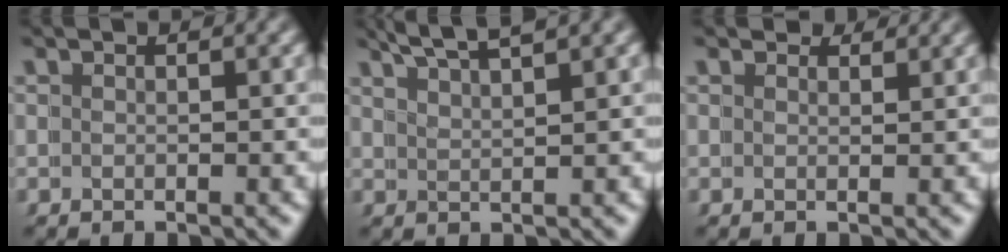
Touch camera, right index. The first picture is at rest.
{"total": 4.8, "force": [4.4, -0.4, 1.8], "torque": [-0.026, 0.012, 0.074]}
{"total": 2.0, "force": [2.0, -0.1, 0.1], "torque": [0.001, -0.001, 0.030]}